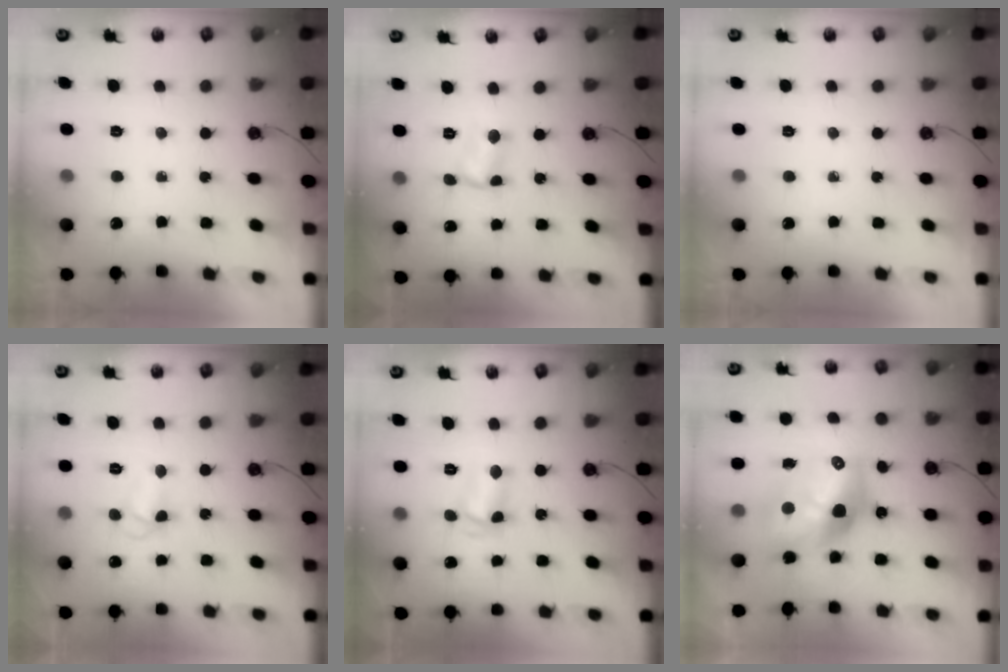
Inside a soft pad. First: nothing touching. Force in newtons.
{"total": 2.2, "press": 2.2, "slide": 0.1}
{"total": 0.0}
{"total": 6.7, "press": 6.7, "slide": 0.6}
{"total": 5.3, "press": 5.2, "slide": 1.3}
{"total": 16.6, "press": 16.6, "slide": 1.4}